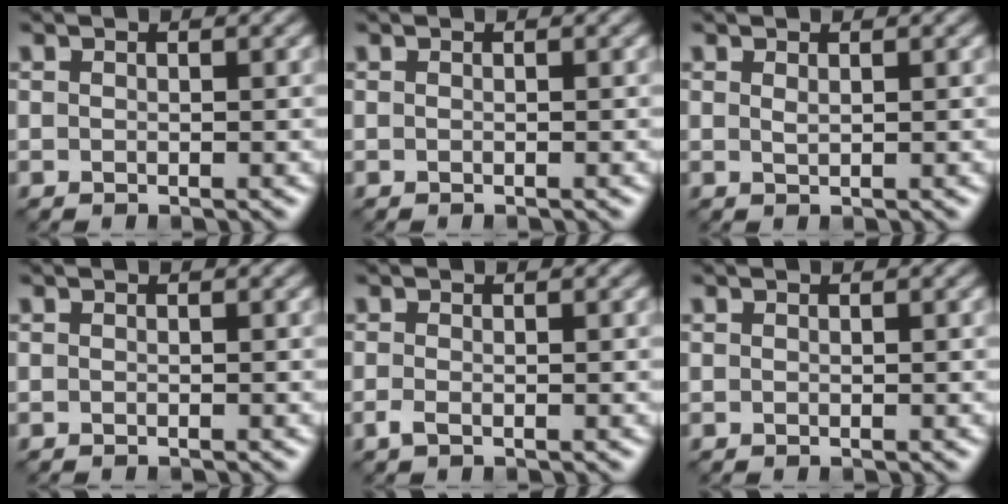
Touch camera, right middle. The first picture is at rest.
{"total": 0.0}
{"total": 0.5, "force": [0.4, 0.1, 0.4], "torque": [-0.009, -0.001, 0.007]}
{"total": 0.7, "force": [-0.6, 0.1, 0.2], "torque": [0.002, 0.000, -0.010]}
{"total": 1.0, "force": [-0.4, 0.4, 0.8], "torque": [-0.020, -0.004, -0.010]}
{"total": 0.0}